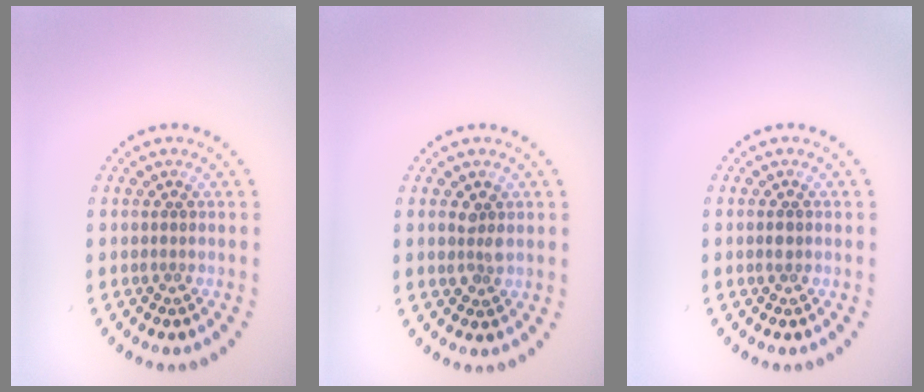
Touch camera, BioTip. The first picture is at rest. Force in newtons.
{"total": 1.4, "press": 1.4, "slide": 0.4}
{"total": 0.9, "press": 0.9, "slide": 0.1}